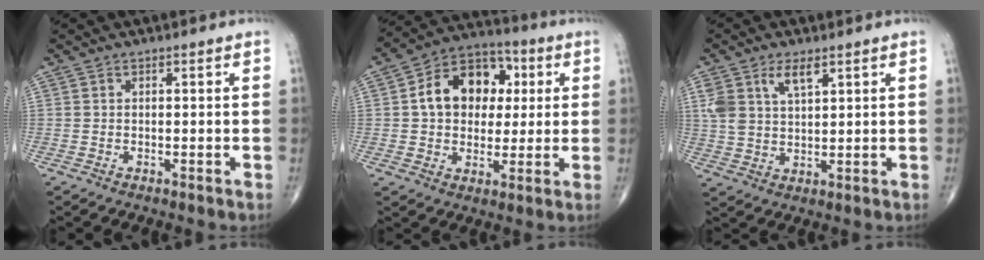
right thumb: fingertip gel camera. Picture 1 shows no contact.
{"total": 14.4, "force": [2.4, 10.7, 9.4], "torque": [-0.110, 0.015, 0.031]}
{"total": 6.8, "force": [3.5, 3.2, 4.8], "torque": [-0.092, -0.008, 0.073]}